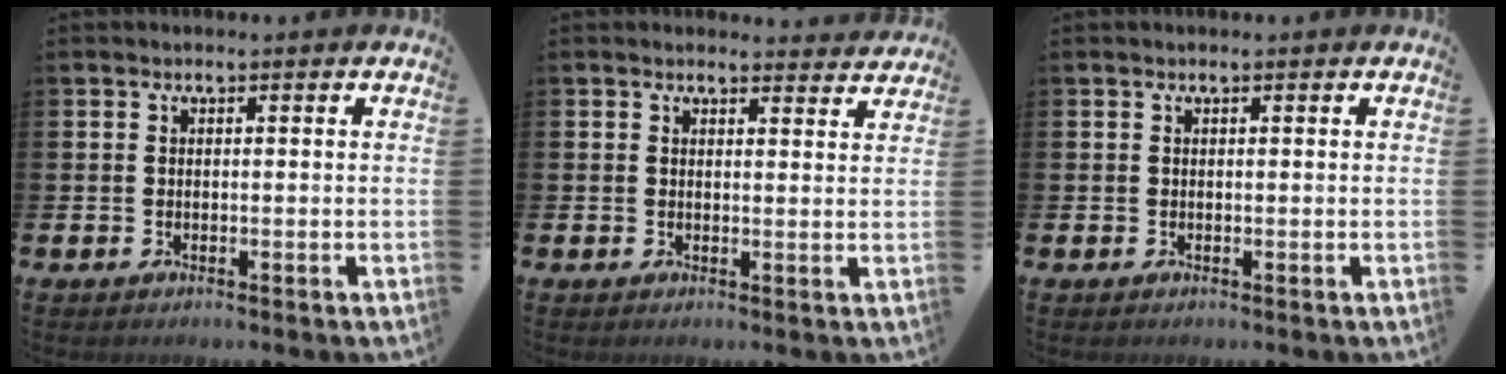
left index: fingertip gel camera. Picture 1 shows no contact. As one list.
[{"total": 2.2, "force": [2.2, 0.3, -0.1], "torque": [0.007, -0.014, 0.037]}, {"total": 0.0}]